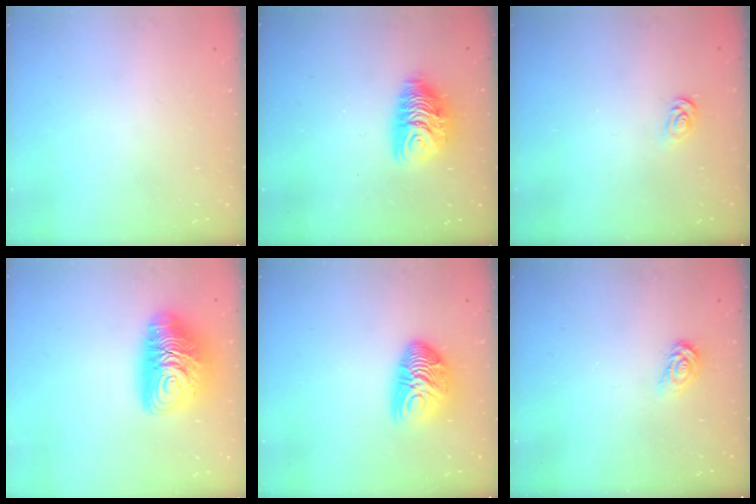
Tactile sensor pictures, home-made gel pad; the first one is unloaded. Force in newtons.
{"total": 10.0, "press": 10.0, "slide": 0.7}
{"total": 2.6, "press": 2.6, "slide": 0.4}
{"total": 14.7, "press": 14.6, "slide": 1.1}
{"total": 11.7, "press": 11.7, "slide": 0.5}
{"total": 3.2, "press": 3.2, "slide": 0.0}